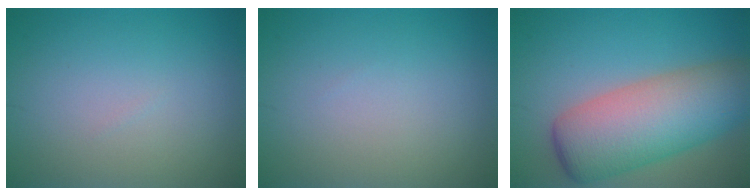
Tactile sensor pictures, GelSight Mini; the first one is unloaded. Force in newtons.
{"total": 0.0}
{"total": 10.0, "press": 10.0, "slide": 0.3}